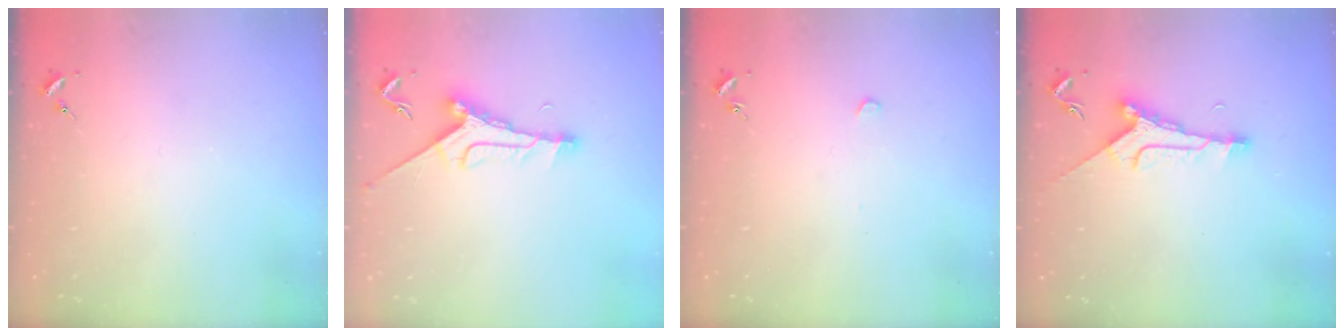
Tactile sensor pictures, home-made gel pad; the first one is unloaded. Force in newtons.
{"total": 9.4, "press": 9.4, "slide": 0.7}
{"total": 3.0, "press": 2.9, "slide": 0.4}
{"total": 9.1, "press": 9.1, "slide": 0.7}